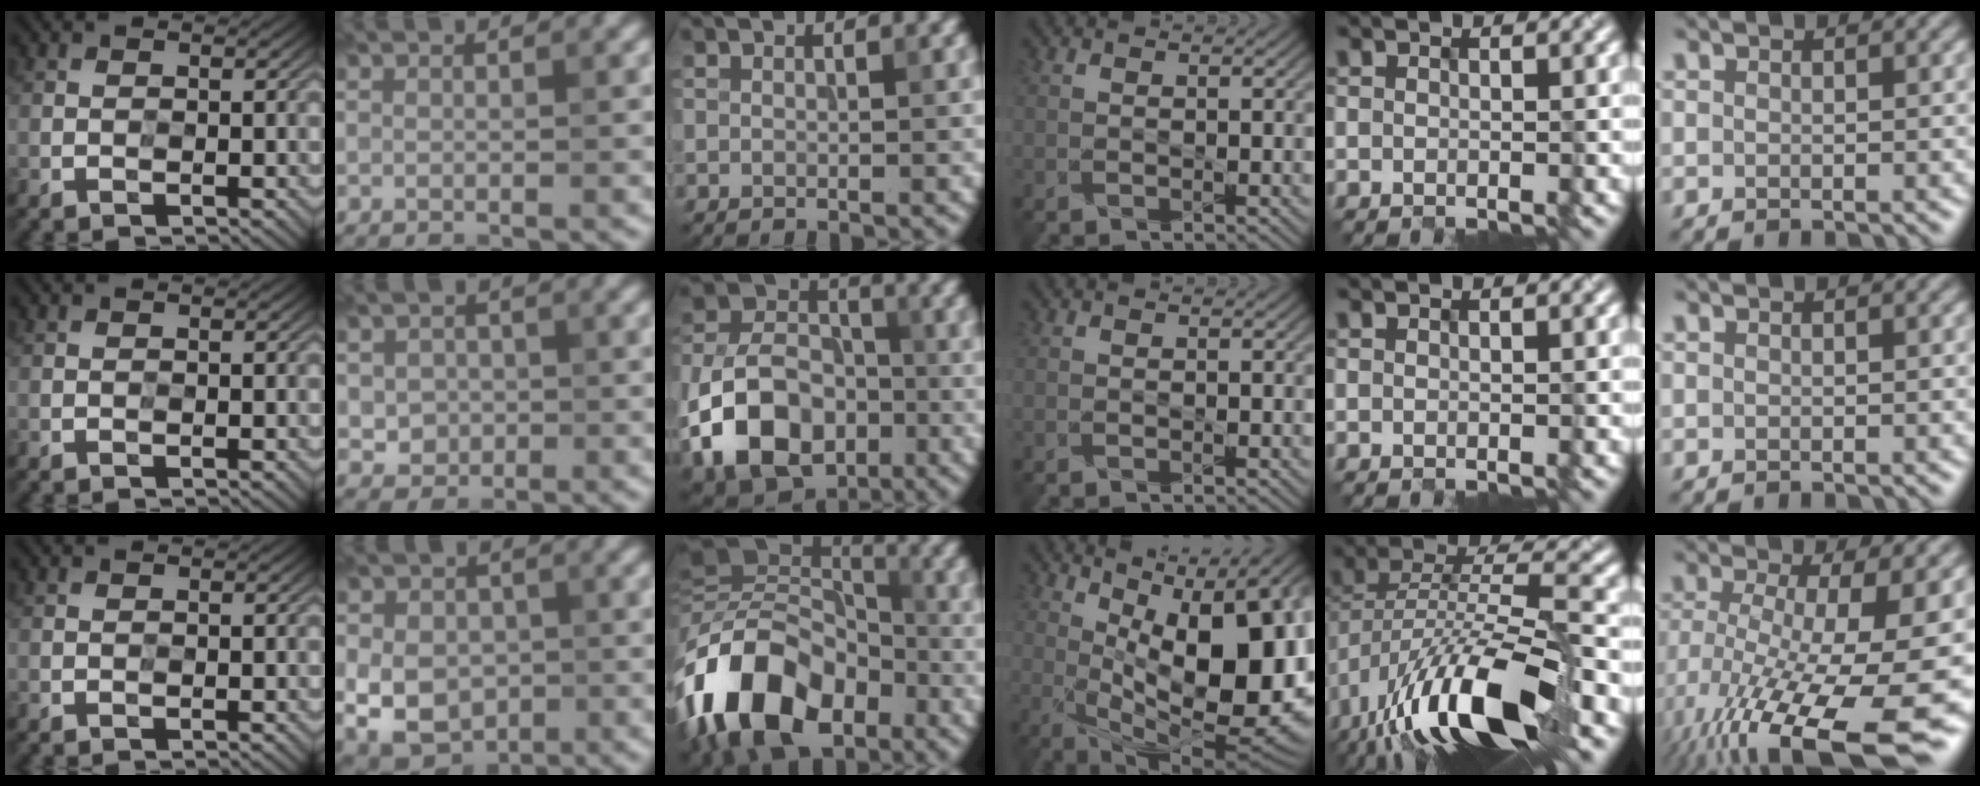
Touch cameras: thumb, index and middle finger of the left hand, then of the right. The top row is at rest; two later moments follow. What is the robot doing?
{"motion": "extract", "object": "power strip"}